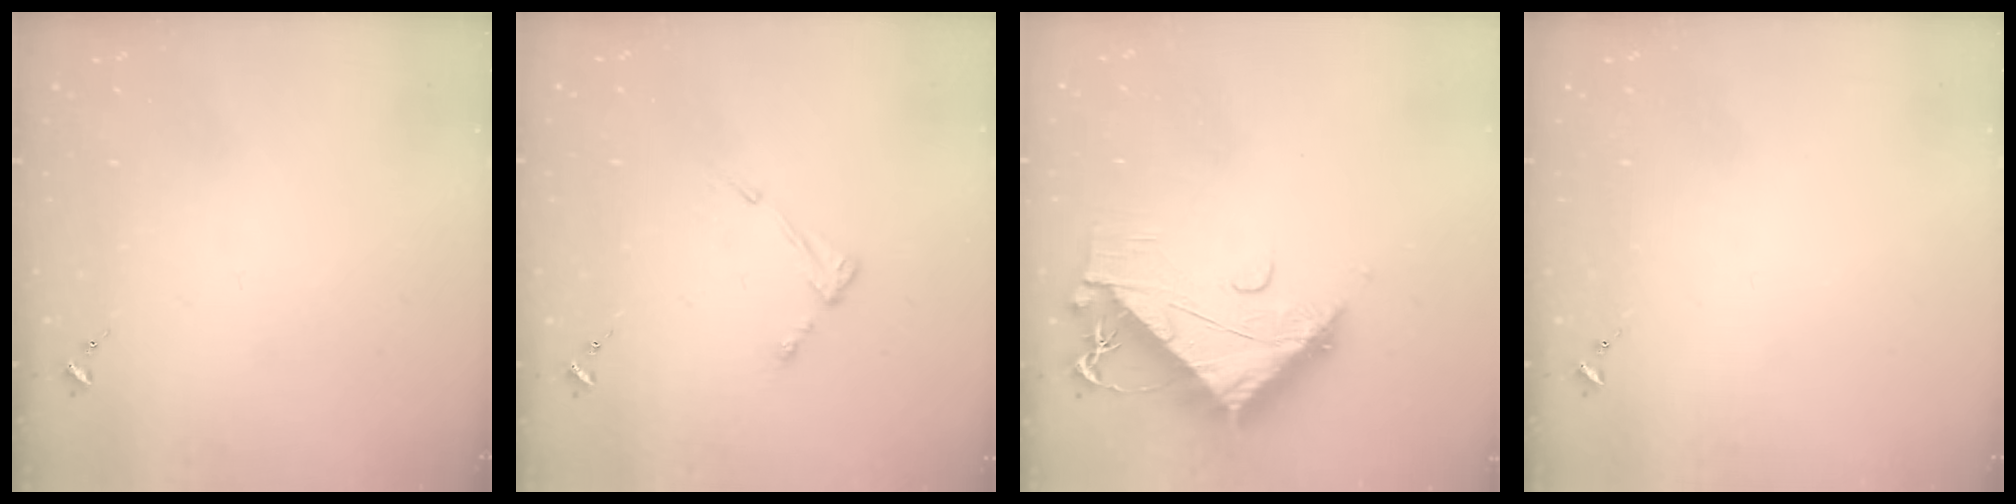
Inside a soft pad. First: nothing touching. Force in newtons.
{"total": 5.2, "press": 5.1, "slide": 0.6}
{"total": 13.0, "press": 12.9, "slide": 1.3}
{"total": 0.0}